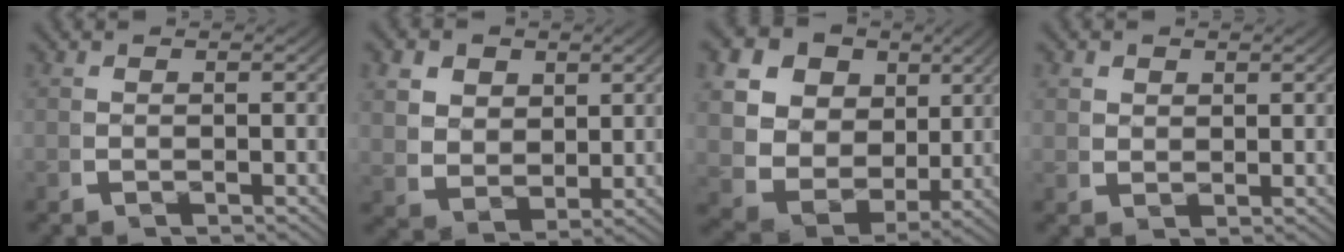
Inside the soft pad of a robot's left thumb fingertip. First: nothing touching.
{"total": 5.4, "force": [1.1, 4.5, 2.9], "torque": [-0.070, -0.032, 0.031]}
{"total": 15.4, "force": [1.0, 12.9, 8.5], "torque": [-0.203, -0.046, 0.011]}
{"total": 1.4, "force": [1.1, 0.8, 0.3], "torque": [0.007, 0.001, 0.025]}